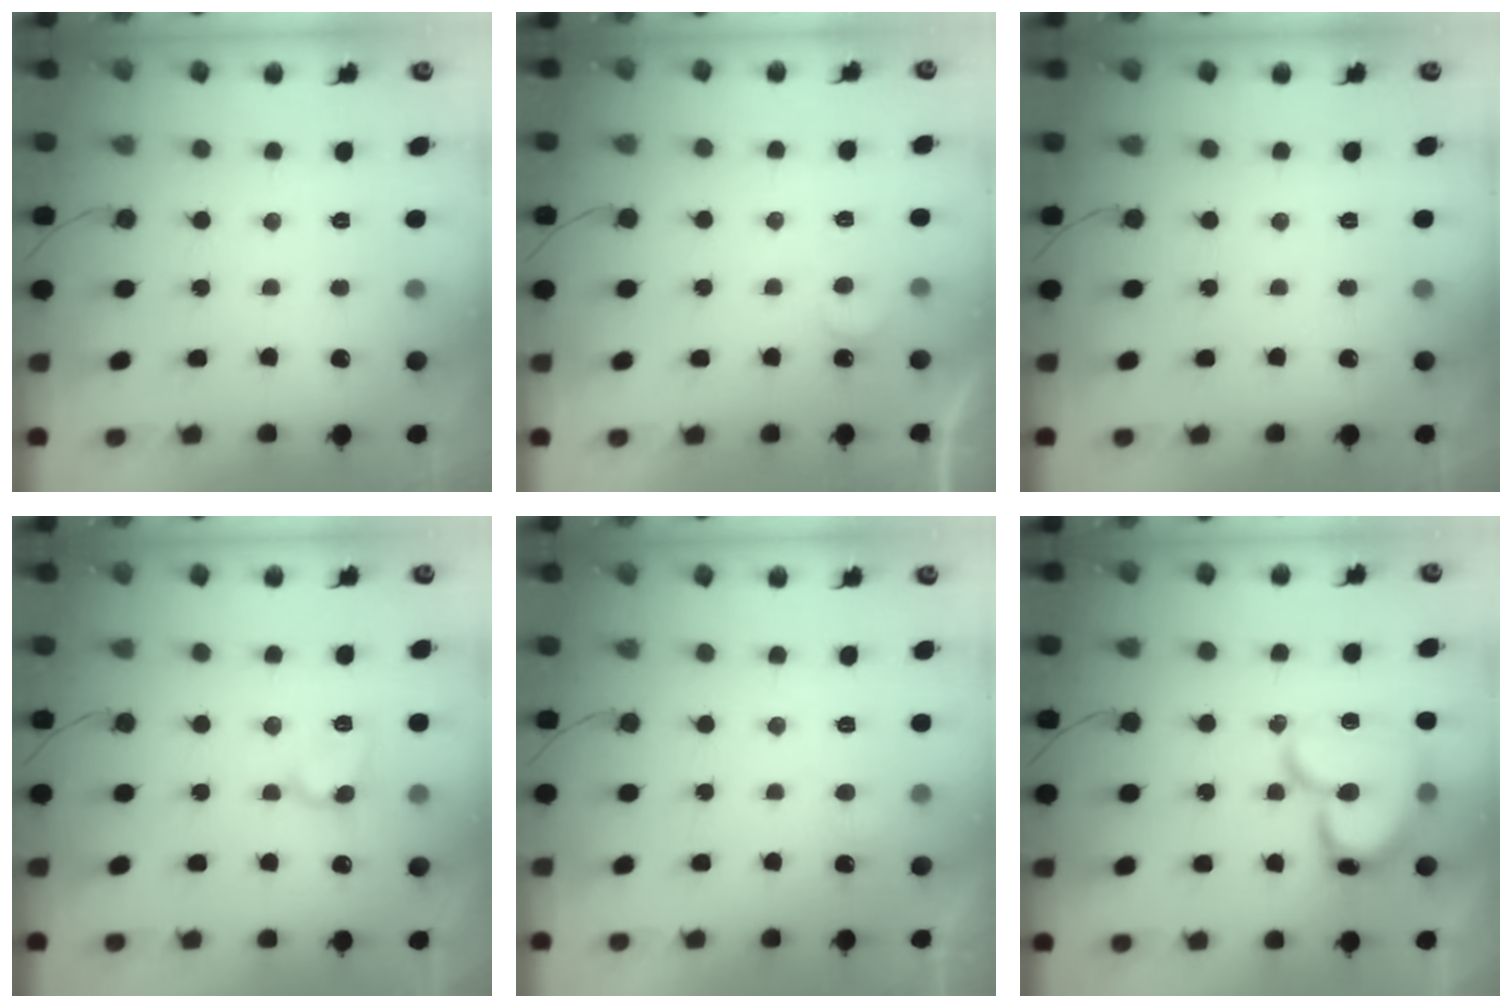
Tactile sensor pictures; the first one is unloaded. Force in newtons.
{"total": 4.0, "press": 4.0, "slide": 0.4}
{"total": 0.0}
{"total": 6.2, "press": 6.2, "slide": 0.9}
{"total": 3.4, "press": 3.4, "slide": 0.4}
{"total": 19.2, "press": 19.1, "slide": 2.0}